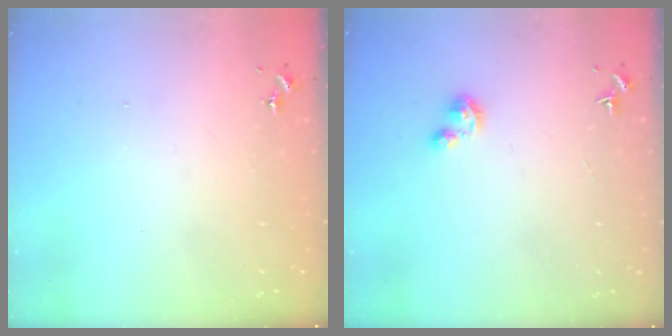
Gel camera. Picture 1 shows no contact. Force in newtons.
{"total": 3.4, "press": 3.4, "slide": 0.3}